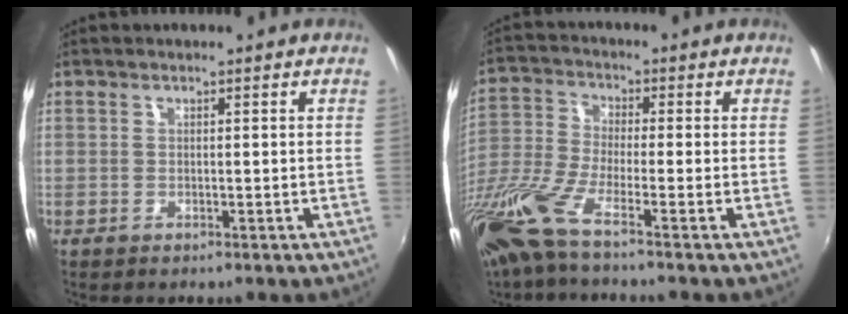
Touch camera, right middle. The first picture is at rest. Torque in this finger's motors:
{"motor_torque": [1.10, -1.03, 0.52, 0.21]}